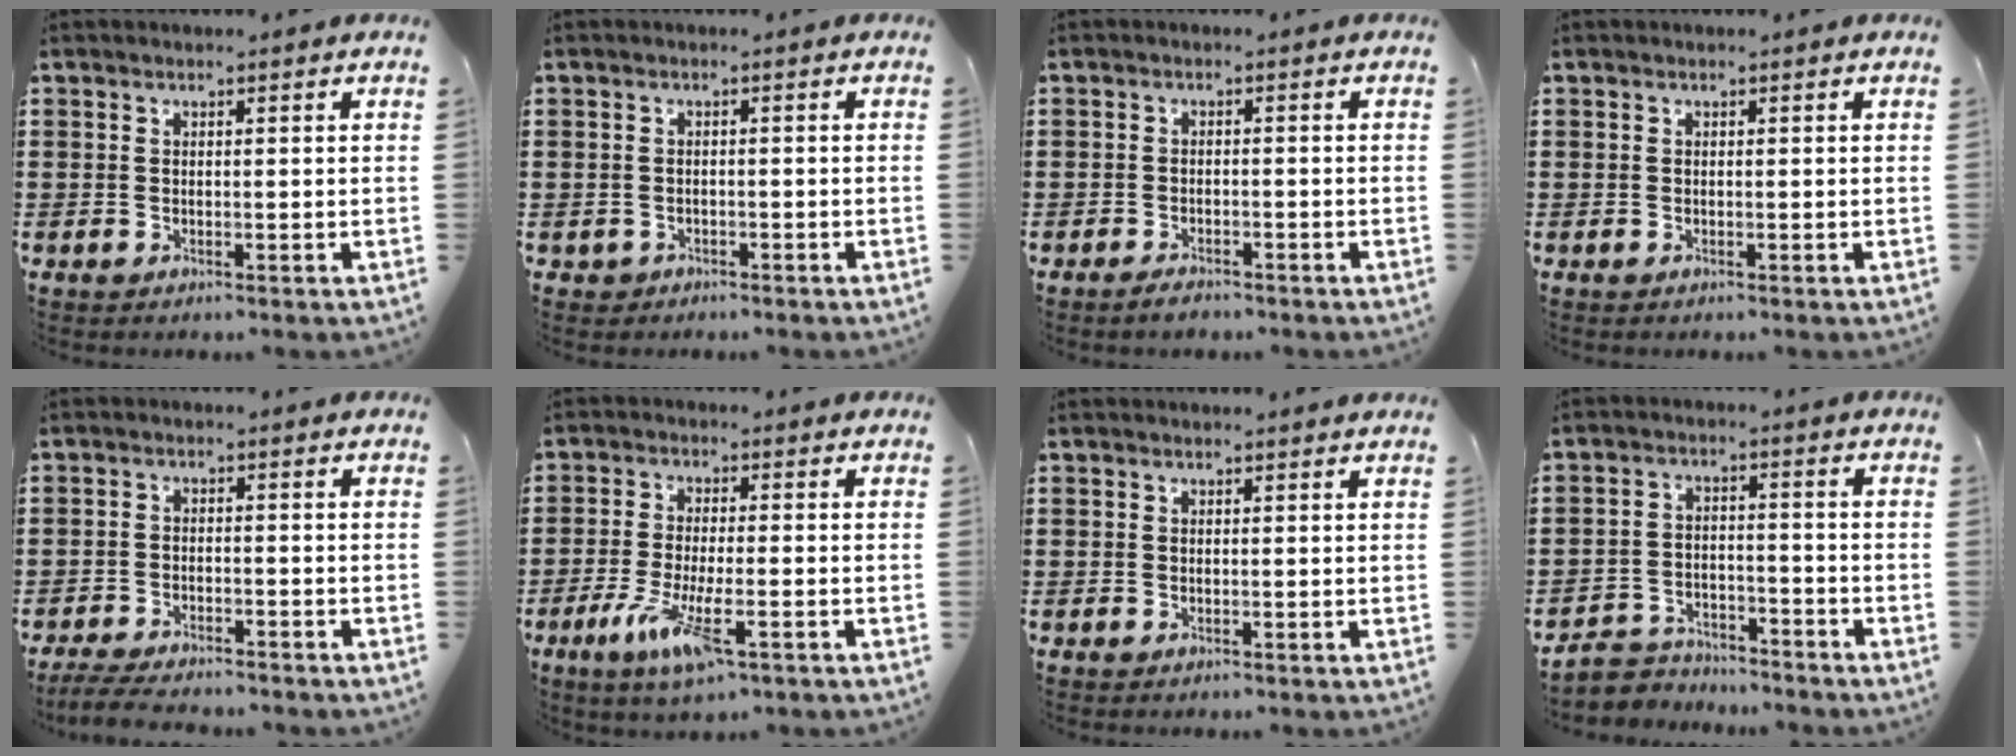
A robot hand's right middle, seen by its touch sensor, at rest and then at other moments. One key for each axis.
{"total": 0.9, "fx": -0.8, "fy": 0.5, "fz": -0.1, "tx": -0.002, "ty": 0.000, "tz": -0.018}
{"total": 1.5, "fx": -1.4, "fy": 0.3, "fz": 0.3, "tx": -0.011, "ty": -0.001, "tz": -0.028}
{"total": 0.0}
{"total": 3.8, "fx": -3.7, "fy": 0.4, "fz": 0.9, "tx": -0.022, "ty": -0.004, "tz": -0.075}
{"total": 7.8, "fx": -3.4, "fy": 1.8, "fz": 6.8, "tx": -0.146, "ty": -0.015, "tz": -0.063}
{"total": 0.0}
{"total": 4.2, "fx": -4.1, "fy": 0.9, "fz": 0.1, "tx": -0.015, "ty": 0.003, "tz": -0.088}